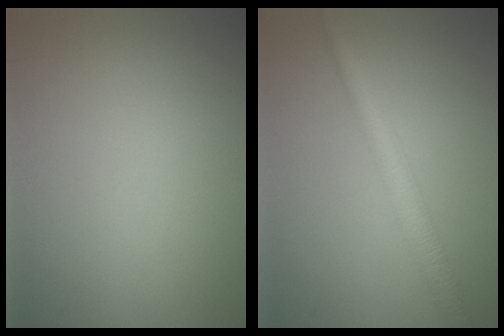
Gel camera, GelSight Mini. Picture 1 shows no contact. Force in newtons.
{"total": 2.9, "press": 2.9, "slide": 0.0}